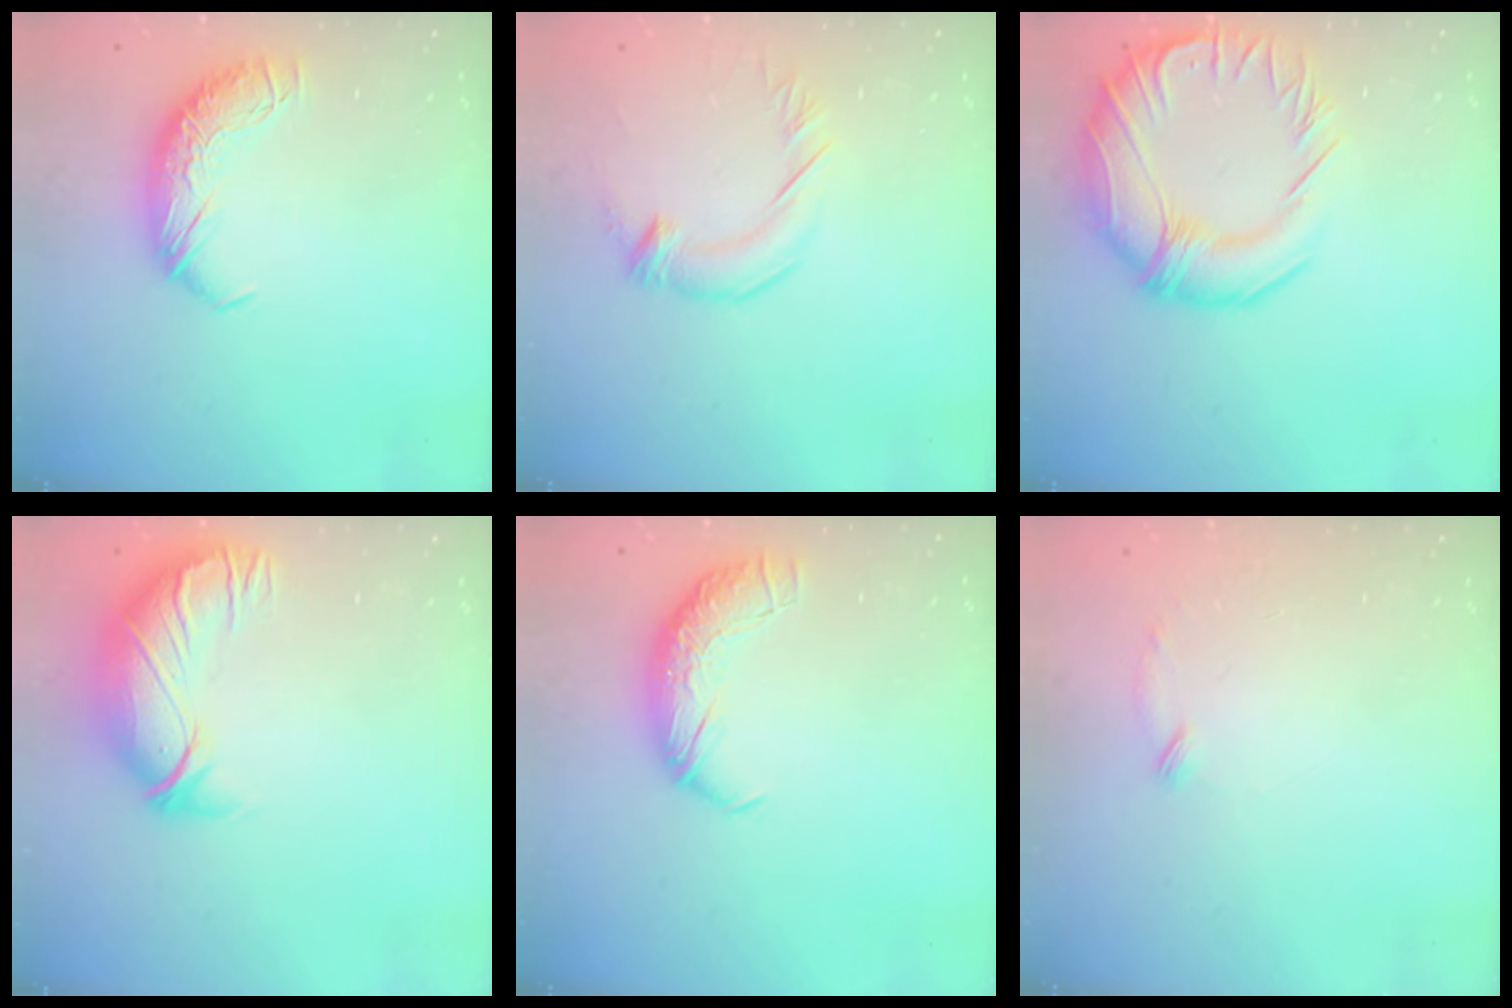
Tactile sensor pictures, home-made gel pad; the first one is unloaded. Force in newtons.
{"total": 2.1, "press": 2.0, "slide": 0.5}
{"total": 14.1, "press": 13.6, "slide": 3.9}
{"total": 2.9, "press": 0.4, "slide": 2.9}
{"total": 2.5, "press": 1.2, "slide": 2.2}
{"total": 8.3, "press": 8.3, "slide": 0.5}